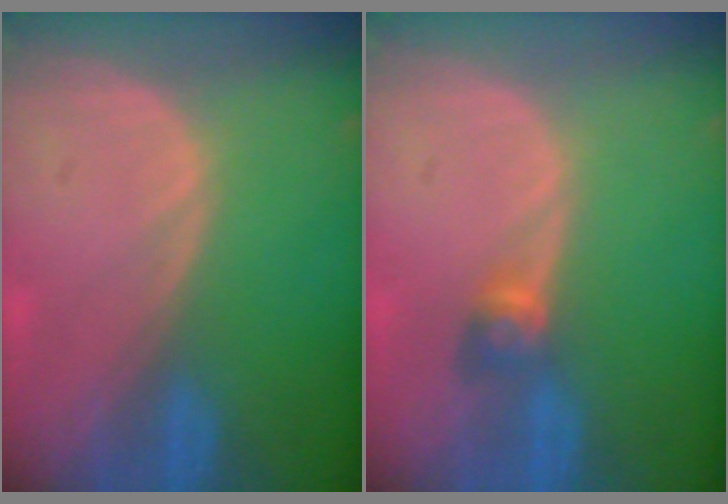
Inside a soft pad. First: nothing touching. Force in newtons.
{"total": 2.7, "press": 2.4, "slide": 1.2}